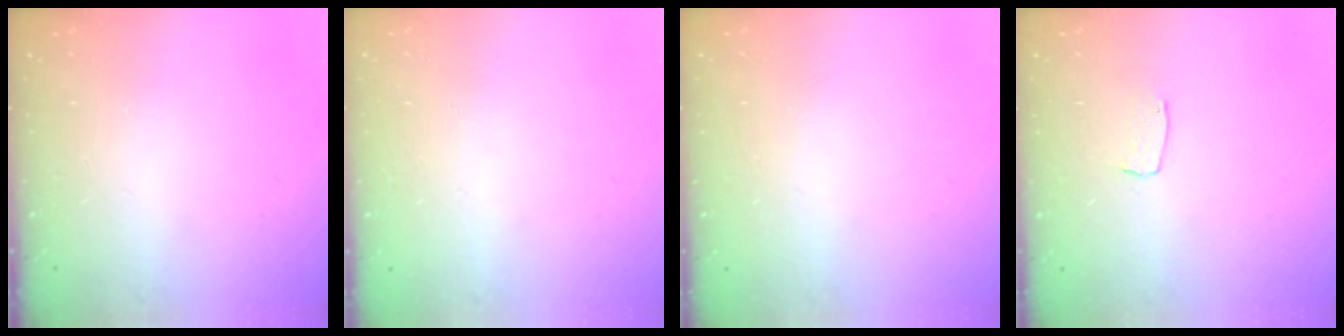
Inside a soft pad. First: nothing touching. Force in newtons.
{"total": 0.0}
{"total": 0.0}
{"total": 4.0, "press": 3.9, "slide": 0.2}